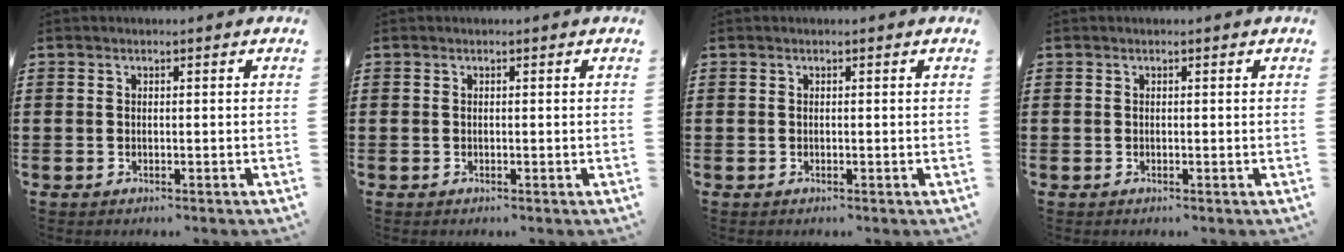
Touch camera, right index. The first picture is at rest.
{"total": 0.0}
{"total": 0.0}
{"total": 0.0}